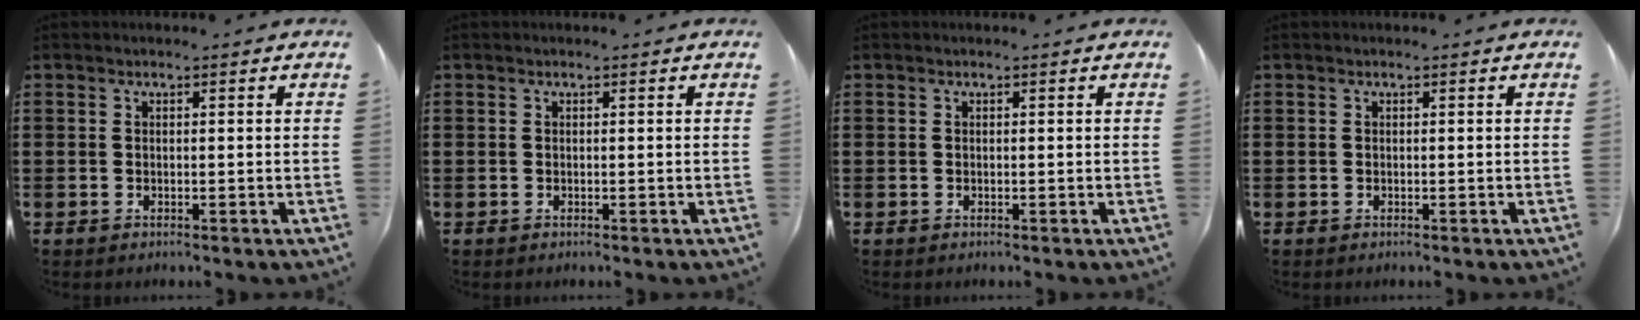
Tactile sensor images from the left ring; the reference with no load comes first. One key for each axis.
{"total": 0.0}
{"total": 0.0}
{"total": 0.0}